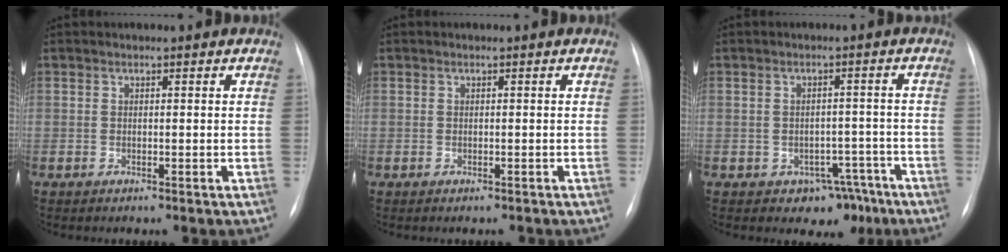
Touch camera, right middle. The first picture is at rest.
{"total": 0.9, "force": [-0.8, 0.2, 0.4], "torque": [-0.007, -0.002, -0.008]}
{"total": 5.5, "force": [-3.6, 3.8, 1.8], "torque": [-0.003, 0.020, -0.042]}